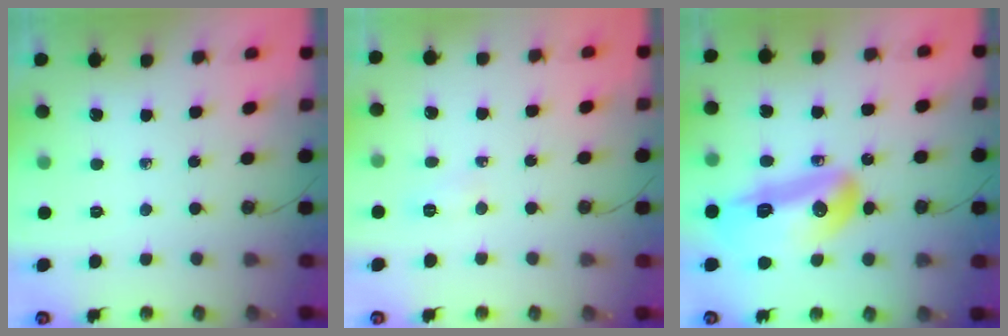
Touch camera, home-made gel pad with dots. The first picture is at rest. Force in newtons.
{"total": 11.5, "press": 5.4, "slide": 10.1}
{"total": 16.6, "press": 16.5, "slide": 2.2}